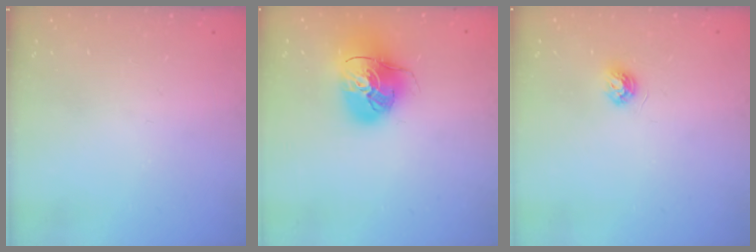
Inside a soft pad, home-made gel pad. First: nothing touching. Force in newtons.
{"total": 16.4, "press": 16.2, "slide": 2.5}
{"total": 4.5, "press": 4.5, "slide": 0.7}